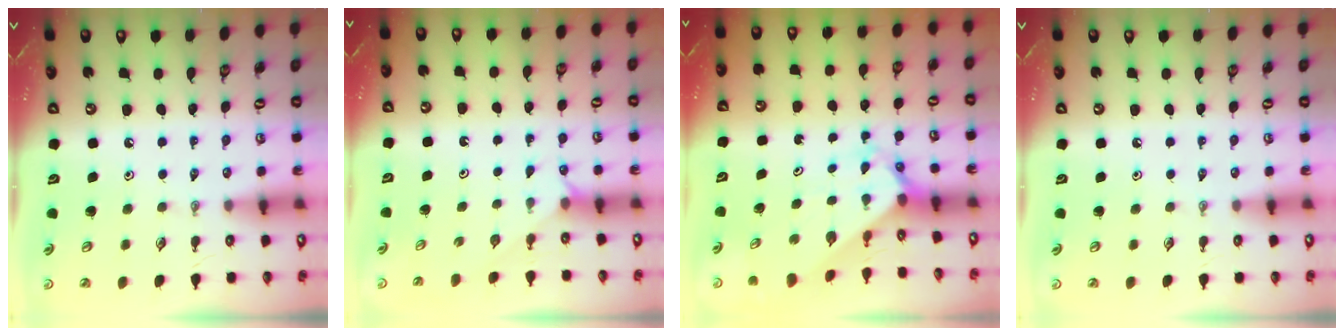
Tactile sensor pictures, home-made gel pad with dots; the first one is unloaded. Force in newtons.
{"total": 2.0, "press": 1.9, "slide": 0.4}
{"total": 2.4, "press": 2.4, "slide": 0.2}
{"total": 0.0}